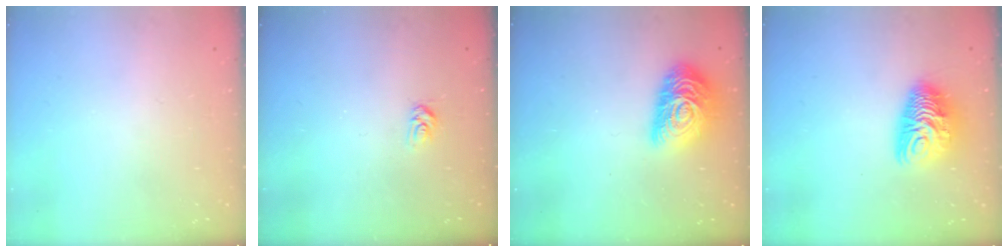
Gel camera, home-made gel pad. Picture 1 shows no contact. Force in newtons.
{"total": 4.3, "press": 4.2, "slide": 0.5}
{"total": 15.8, "press": 15.7, "slide": 0.9}
{"total": 10.9, "press": 10.8, "slide": 1.2}